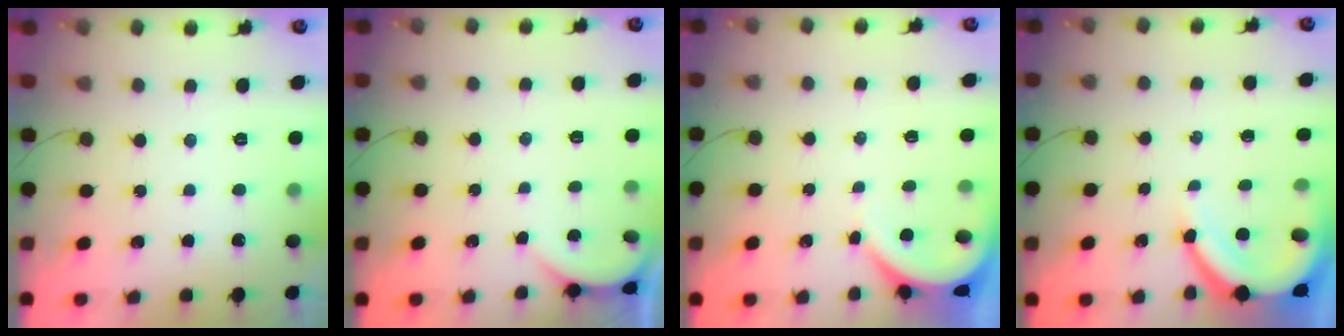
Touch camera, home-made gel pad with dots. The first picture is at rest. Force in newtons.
{"total": 0.7, "press": 0.7, "slide": 0.1}
{"total": 3.4, "press": 3.4, "slide": 0.5}
{"total": 9.5, "press": 9.4, "slide": 1.1}